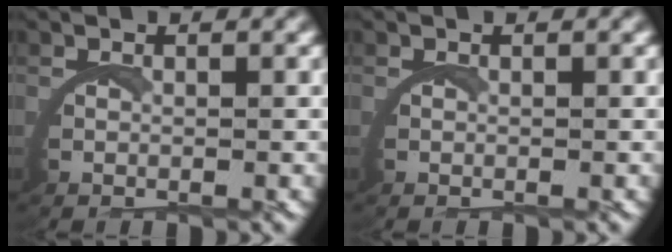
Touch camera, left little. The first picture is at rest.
{"total": 0.0}